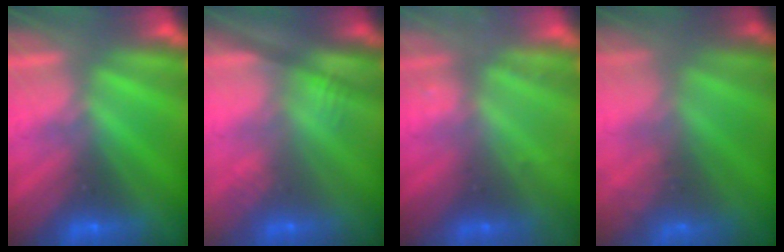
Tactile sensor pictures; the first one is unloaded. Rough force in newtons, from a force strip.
{"total": 2.5}
{"total": 2.3}
{"total": 7.8}